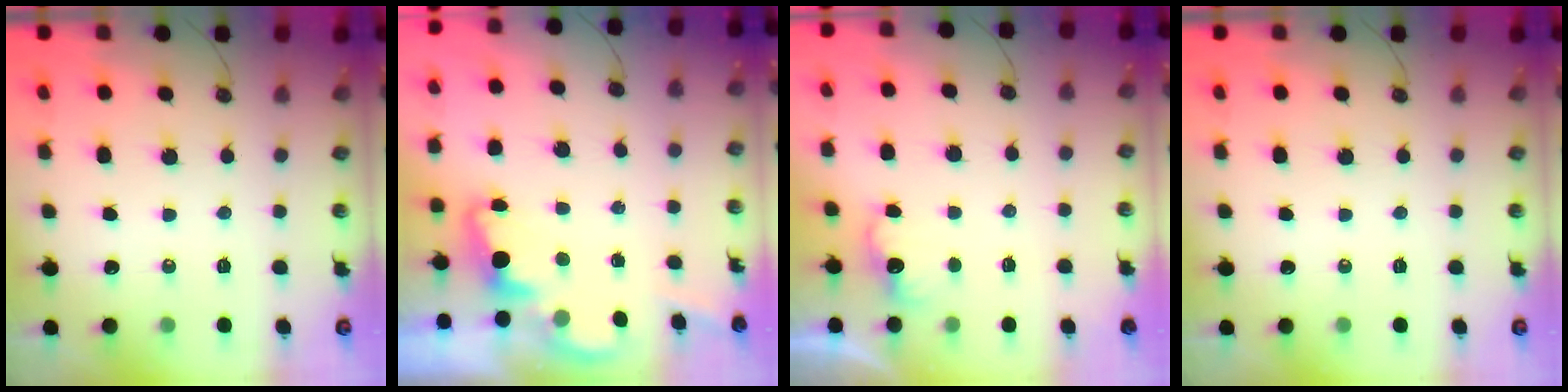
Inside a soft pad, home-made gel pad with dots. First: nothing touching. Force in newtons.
{"total": 2.1, "press": 2.0, "slide": 0.6}
{"total": 5.3, "press": 5.2, "slide": 0.8}
{"total": 0.0}